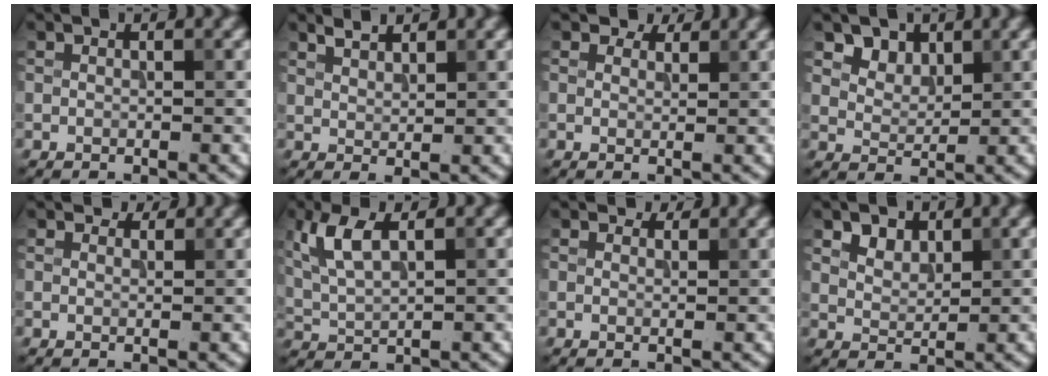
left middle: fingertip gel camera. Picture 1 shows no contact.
{"total": 1.6, "force": [1.4, 0.3, 0.6], "torque": [-0.013, -0.001, 0.029]}
{"total": 2.3, "force": [1.9, 1.0, 0.7], "torque": [-0.015, -0.002, 0.023]}
{"total": 2.7, "force": [1.8, 1.8, 0.9], "torque": [-0.025, -0.021, 0.048]}
{"total": 1.5, "force": [1.3, 0.6, 0.3], "torque": [-0.010, -0.005, 0.011]}
{"total": 4.2, "force": [1.8, 1.7, 3.4], "torque": [-0.084, 0.006, 0.037]}
{"total": 1.5, "force": [1.4, 0.6, 0.3], "torque": [-0.010, -0.005, 0.011]}
{"total": 2.7, "force": [1.8, 1.7, 1.2], "torque": [-0.029, -0.002, 0.038]}